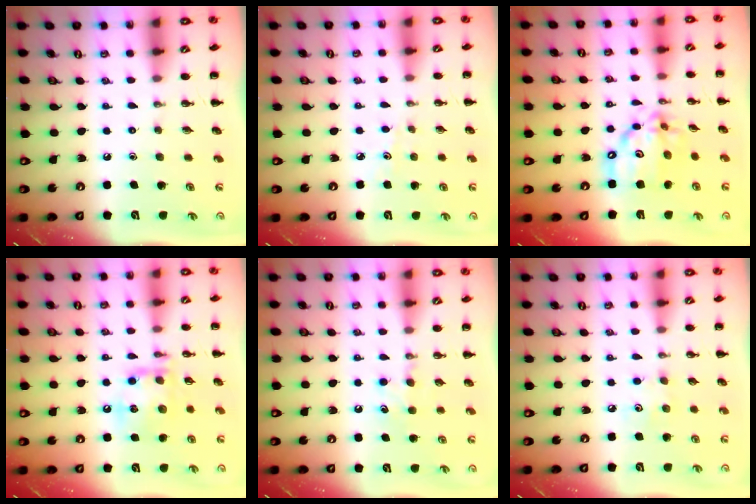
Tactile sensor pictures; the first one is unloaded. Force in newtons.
{"total": 2.8, "press": 2.6, "slide": 0.9}
{"total": 14.0, "press": 13.4, "slide": 3.8}
{"total": 13.9, "press": 13.7, "slide": 1.8}
{"total": 6.5, "press": 6.3, "slide": 1.7}
{"total": 3.9, "press": 3.7, "slide": 1.0}